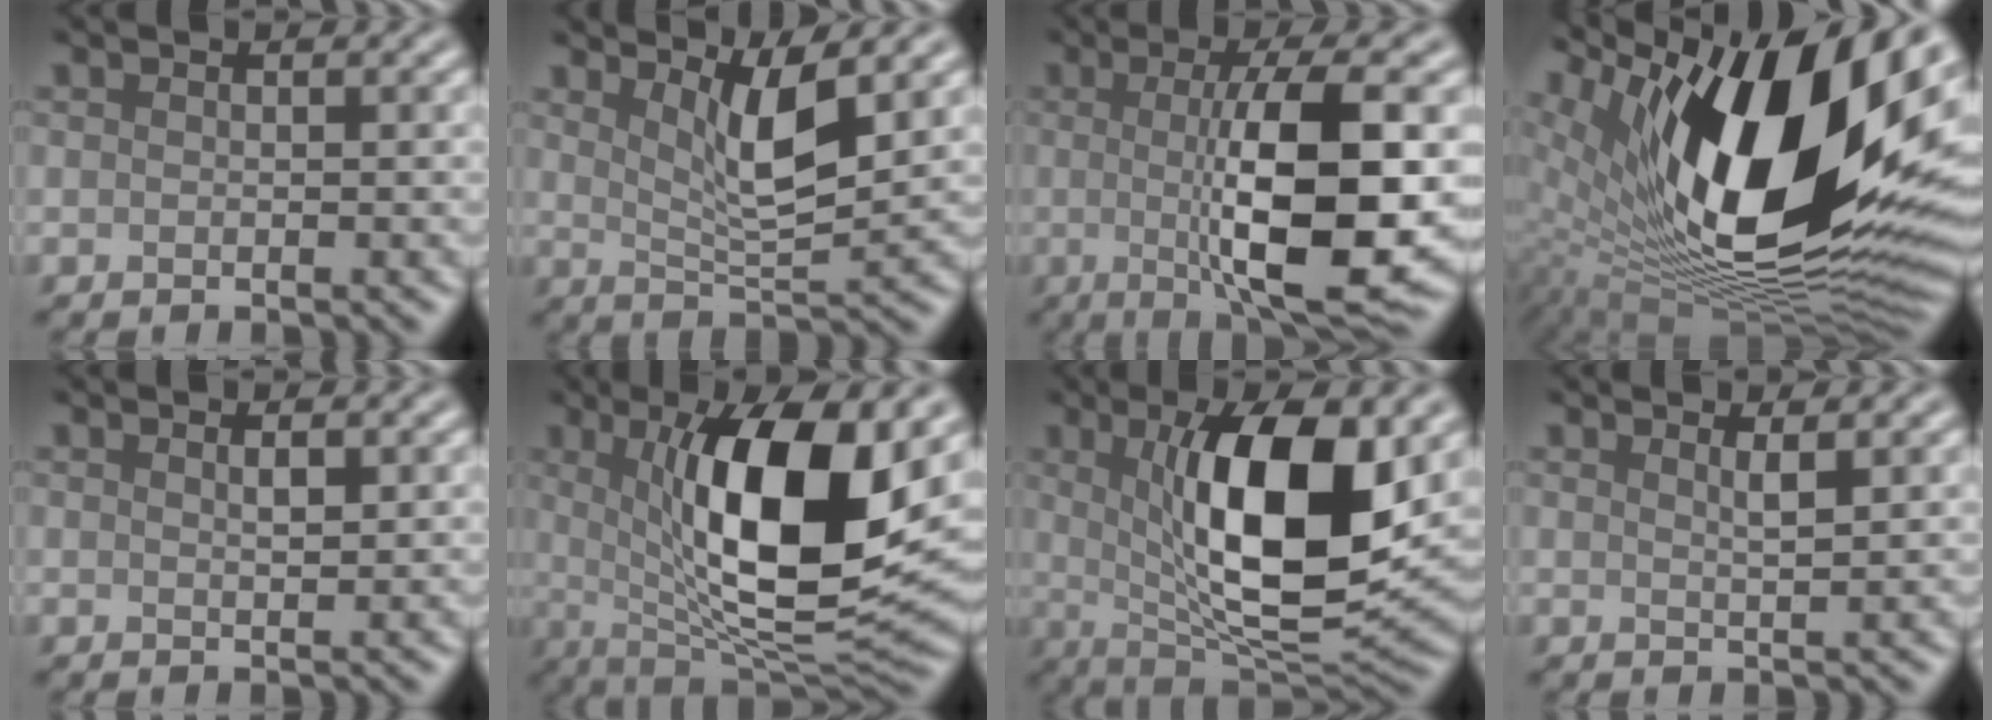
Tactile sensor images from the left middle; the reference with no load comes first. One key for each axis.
{"total": 4.9, "fx": 2.3, "fy": 1.2, "fz": 4.2, "tx": -0.071, "ty": -0.012, "tz": 0.043}
{"total": 11.3, "fx": -0.5, "fy": 2.8, "fz": 10.9, "tx": -0.159, "ty": -0.010, "tz": -0.005}
{"total": 18.3, "fx": 5.7, "fy": 8.1, "fz": 15.4, "tx": -0.251, "ty": -0.002, "tz": 0.095}
{"total": 0.9, "fx": 0.5, "fy": 0.2, "fz": 0.7, "tx": -0.013, "ty": 0.000, "tz": 0.009}
{"total": 13.4, "fx": 2.4, "fy": 4.4, "fz": 12.4, "tx": -0.183, "ty": -0.010, "tz": 0.041}
{"total": 12.0, "fx": 2.2, "fy": 4.0, "fz": 11.2, "tx": -0.179, "ty": -0.011, "tz": 0.044}
{"total": 1.5, "fx": 0.9, "fy": 0.4, "fz": 1.1, "tx": -0.011, "ty": 0.000, "tz": 0.010}